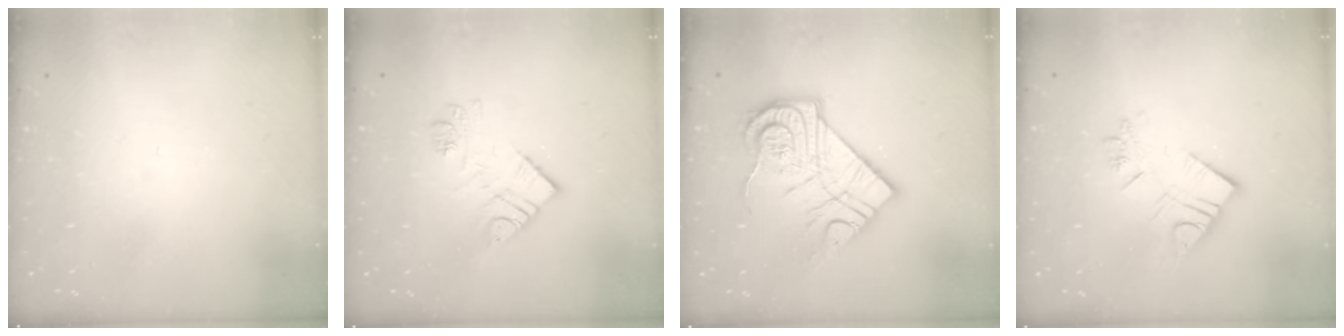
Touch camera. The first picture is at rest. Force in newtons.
{"total": 11.2, "press": 11.2, "slide": 0.6}
{"total": 17.7, "press": 17.6, "slide": 1.4}
{"total": 11.4, "press": 11.4, "slide": 0.9}